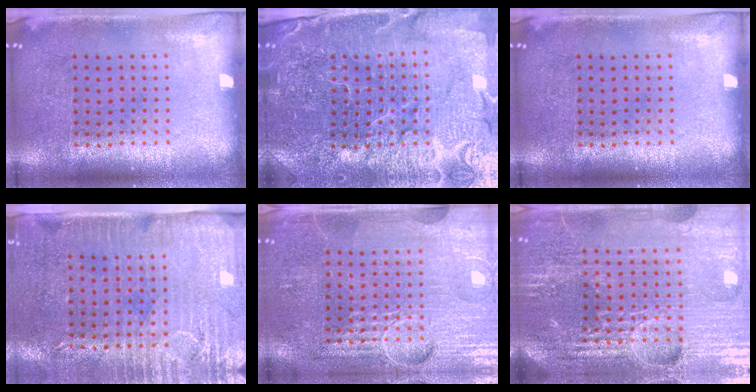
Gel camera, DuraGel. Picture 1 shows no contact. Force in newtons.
{"total": 5.1, "press": 4.8, "slide": 1.9}
{"total": 0.0}
{"total": 3.1, "press": 2.6, "slide": 1.6}
{"total": 4.0, "press": 4.0, "slide": 0.3}
{"total": 5.7, "press": 5.2, "slide": 2.3}